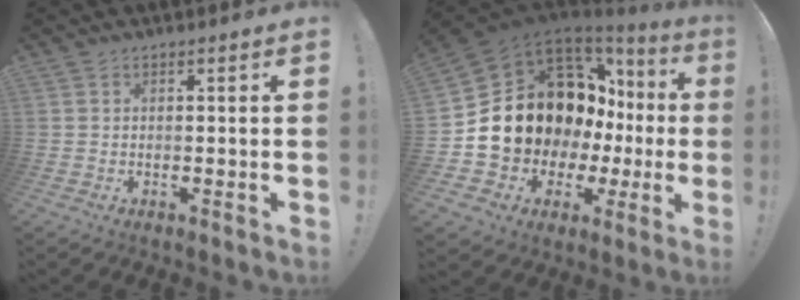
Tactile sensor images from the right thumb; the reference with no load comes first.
{"total": 17.6, "force": [3.8, 13.8, 10.1], "torque": [-0.158, -0.036, 0.117]}